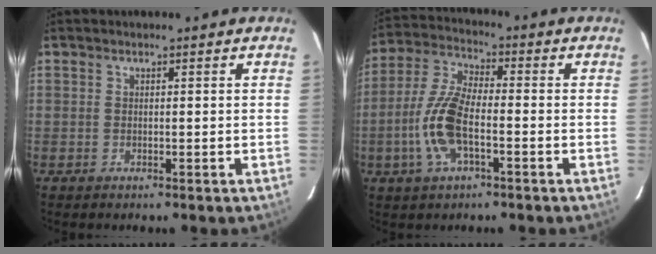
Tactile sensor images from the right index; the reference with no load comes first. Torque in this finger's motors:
{"motor_torque": [0.57, -0.25, 0.28, 0.10]}